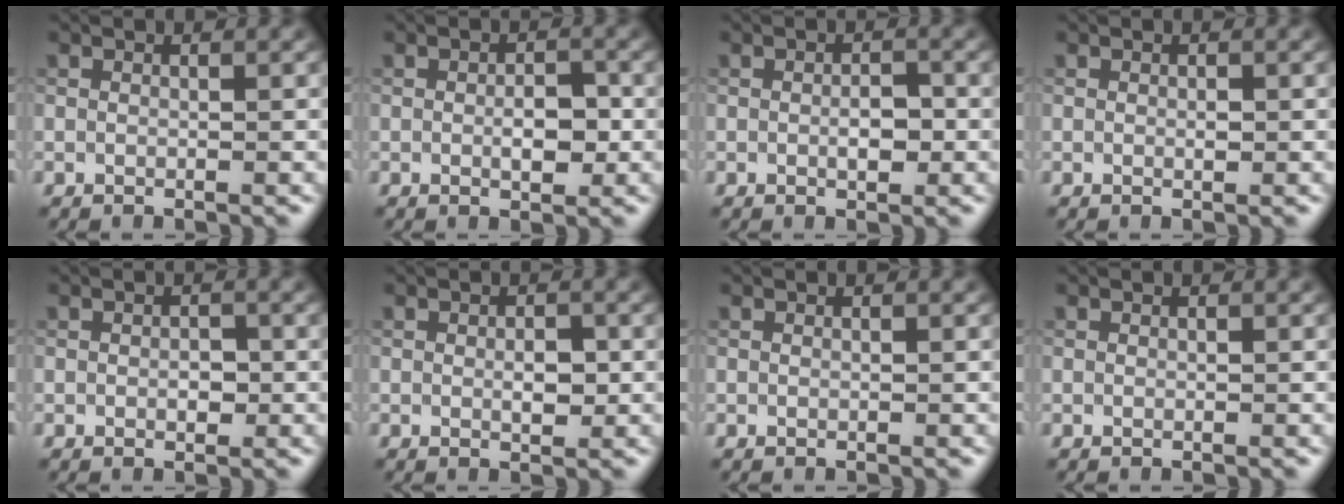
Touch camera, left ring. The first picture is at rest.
{"total": 2.3, "force": [-0.3, 1.2, 1.9], "torque": [-0.029, -0.001, -0.006]}
{"total": 1.7, "force": [-0.3, 0.9, 1.4], "torque": [-0.021, 0.002, -0.006]}
{"total": 0.5, "force": [0.0, 0.3, 0.4], "torque": [-0.006, -0.002, 0.000]}
{"total": 1.2, "force": [-0.1, 0.8, 0.9], "torque": [-0.012, -0.002, -0.003]}
{"total": 1.6, "force": [-0.1, 0.9, 1.3], "torque": [-0.018, -0.001, -0.001]}
{"total": 0.0}
{"total": 0.0}